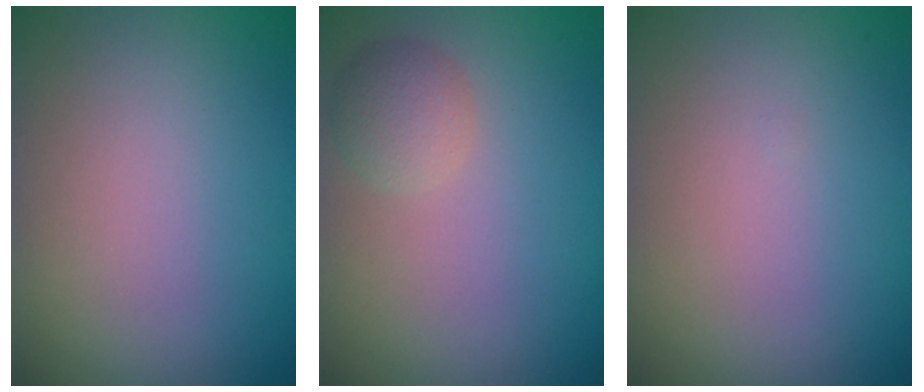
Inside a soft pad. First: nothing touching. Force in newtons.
{"total": 2.2, "press": 2.2, "slide": 0.1}
{"total": 0.0}